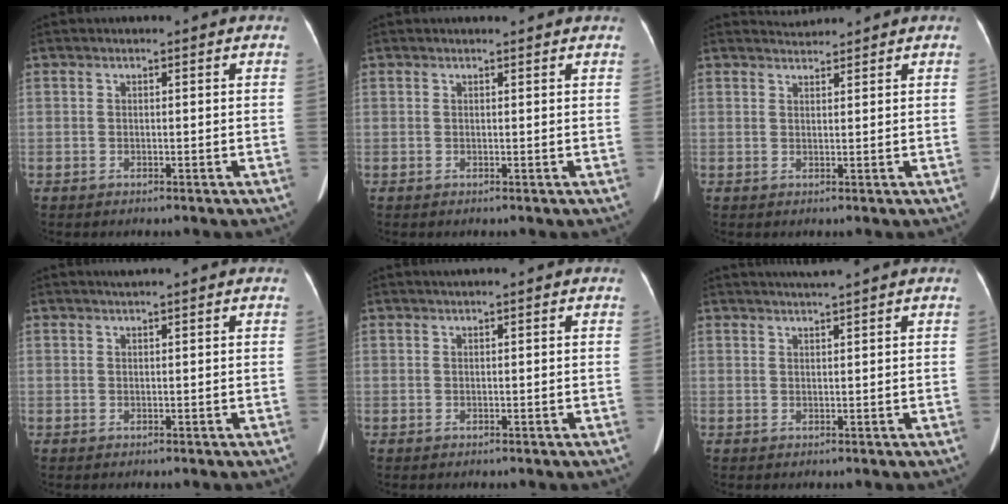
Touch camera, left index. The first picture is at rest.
{"total": 2.4, "force": [2.3, 0.1, 0.6], "torque": [-0.011, 0.012, 0.024]}
{"total": 1.8, "force": [1.7, -0.3, -0.4], "torque": [-0.002, 0.007, 0.037]}
{"total": 1.1, "force": [0.9, -0.3, 0.6], "torque": [-0.013, 0.006, 0.021]}
{"total": 0.7, "force": [0.5, -0.1, 0.5], "torque": [-0.010, 0.009, 0.013]}
{"total": 2.9, "force": [2.5, -0.9, 1.2], "torque": [-0.012, 0.012, 0.044]}